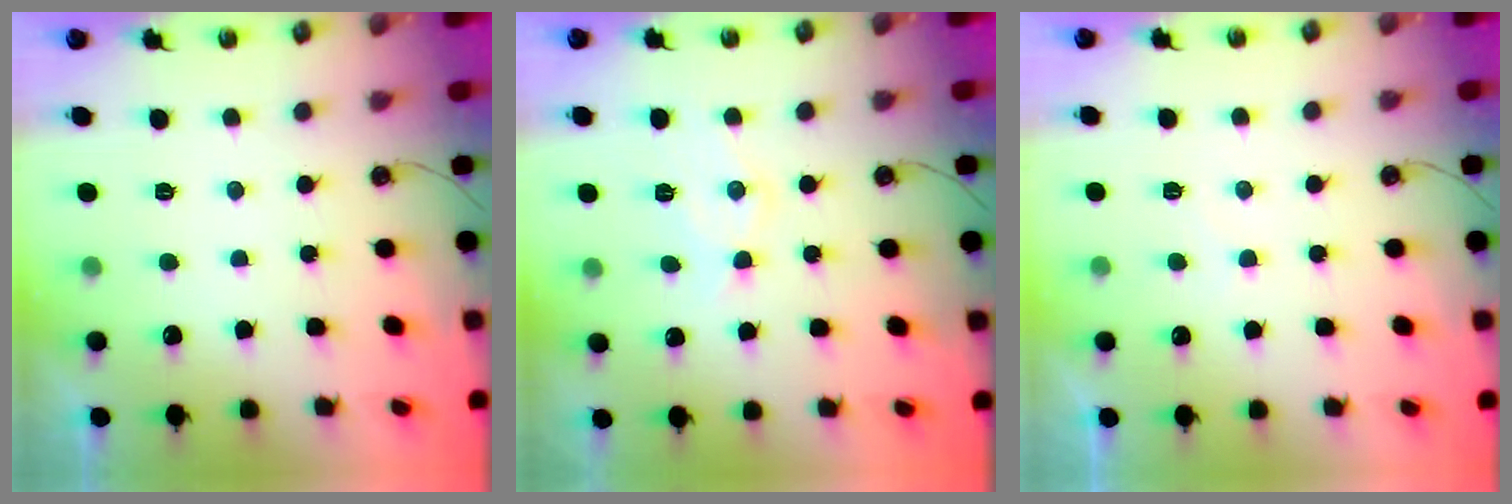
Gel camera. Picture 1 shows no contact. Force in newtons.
{"total": 9.0, "press": 9.0, "slide": 0.5}
{"total": 3.9, "press": 3.9, "slide": 0.5}